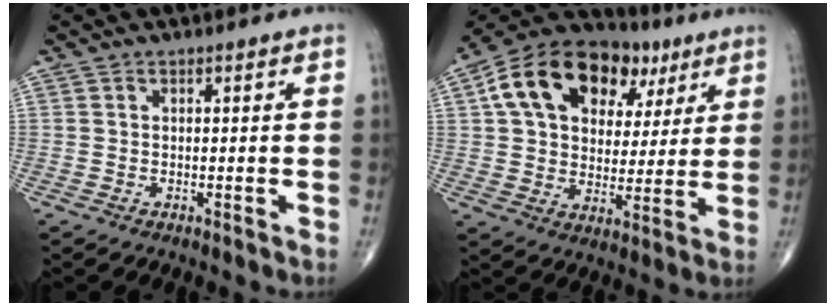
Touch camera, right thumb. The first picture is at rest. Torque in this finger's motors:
{"motor_torque": [1.60, 3.06, 1.42, 0.69, 0.15]}